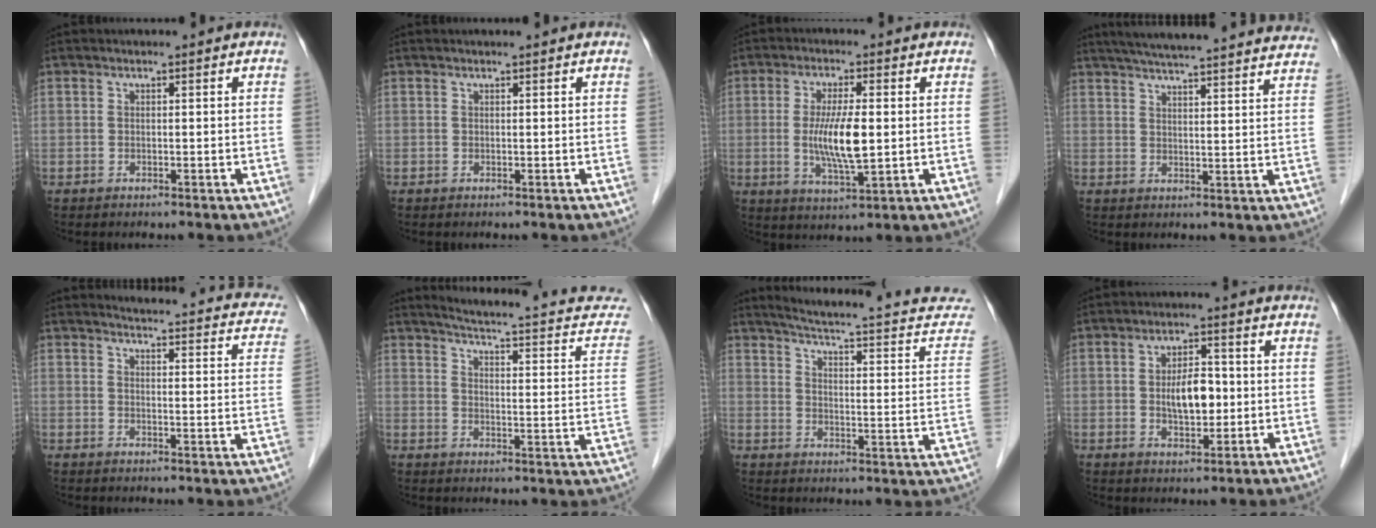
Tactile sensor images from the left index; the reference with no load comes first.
{"total": 0.6, "force": [0.6, 0.0, 0.2], "torque": [-0.004, 0.004, 0.009]}
{"total": 7.9, "force": [-0.1, 1.4, 7.8], "torque": [-0.157, -0.014, -0.002]}
{"total": 27.7, "force": [25.6, 1.6, 10.6], "torque": [-0.168, -0.027, 0.312]}
{"total": 18.8, "force": [17.4, 3.6, 6.3], "torque": [-0.058, -0.034, 0.176]}
{"total": 16.0, "force": [13.1, 3.6, 8.3], "torque": [-0.100, -0.016, 0.136]}
{"total": 18.4, "force": [16.0, 2.9, 8.5], "torque": [-0.110, -0.034, 0.180]}
{"total": 6.1, "force": [-0.3, 2.8, 5.4], "torque": [-0.098, 0.006, -0.003]}